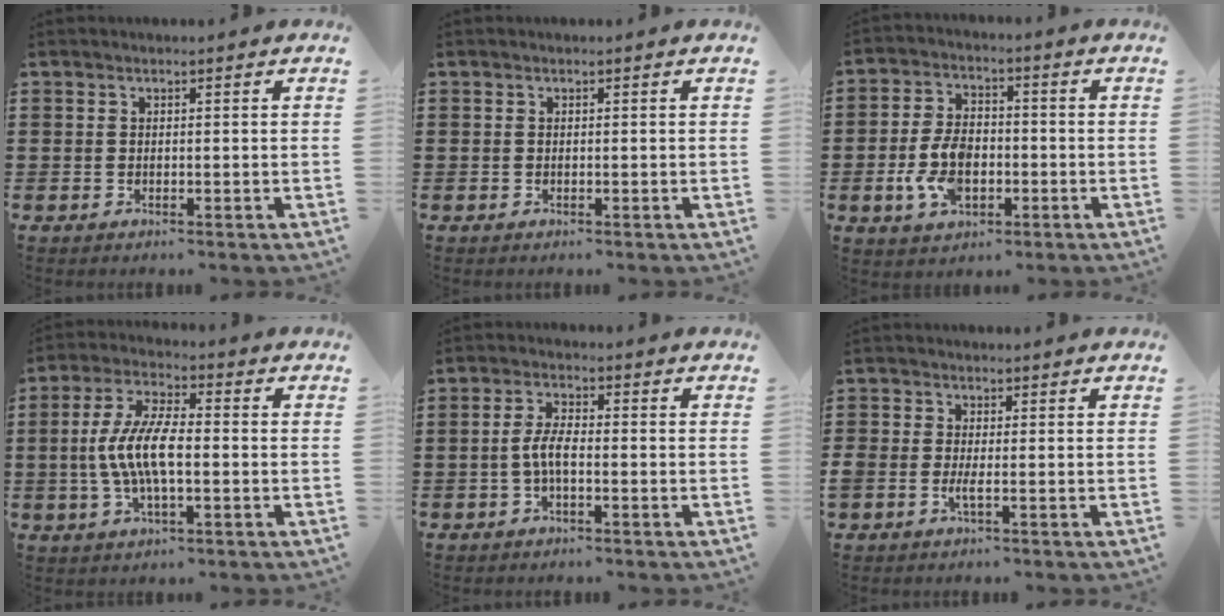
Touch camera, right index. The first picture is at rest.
{"total": 0.0}
{"total": 7.9, "force": [-2.0, 4.8, 6.0], "torque": [-0.139, 0.002, -0.040]}
{"total": 8.9, "force": [-1.2, 3.1, 8.2], "torque": [-0.183, -0.009, -0.029]}
{"total": 4.2, "force": [-1.0, 1.4, 3.8], "torque": [-0.096, -0.003, -0.029]}
{"total": 1.7, "force": [-0.8, 0.5, 1.4], "torque": [-0.026, 0.001, -0.015]}